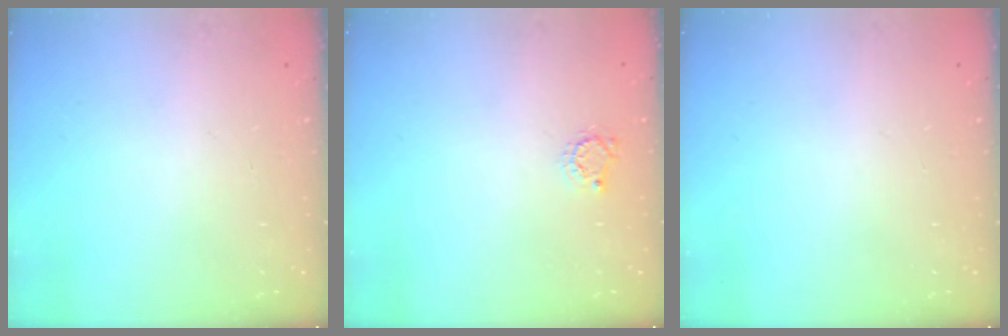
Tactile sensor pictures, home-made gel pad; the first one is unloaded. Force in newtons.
{"total": 3.5, "press": 3.4, "slide": 0.5}
{"total": 0.0}